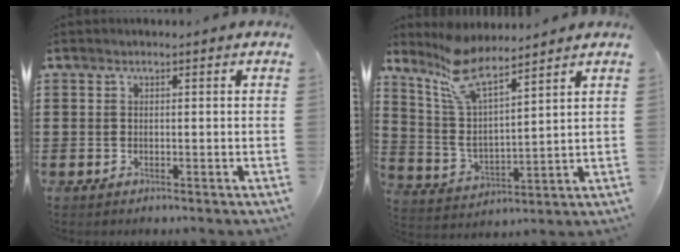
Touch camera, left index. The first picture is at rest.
{"total": 7.9, "force": [6.7, 1.0, 4.1], "torque": [-0.103, -0.033, 0.120]}